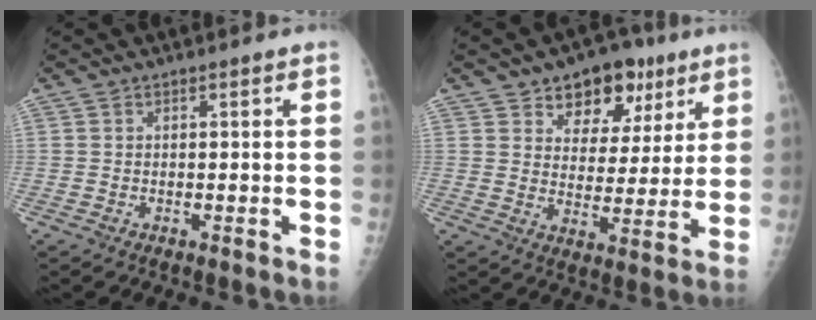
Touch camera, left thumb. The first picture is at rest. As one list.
[{"total": 12.1, "force": [7.1, 7.9, 5.7], "torque": [-0.024, -0.025, 0.106]}]